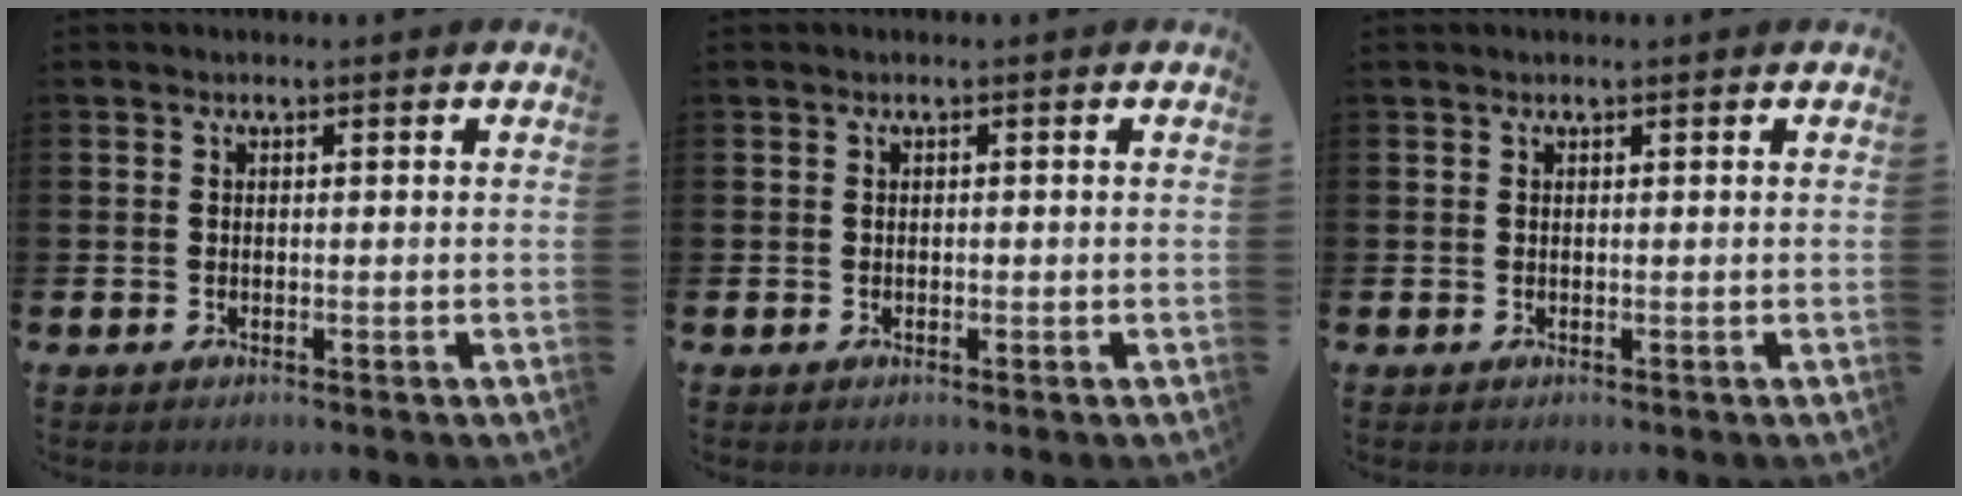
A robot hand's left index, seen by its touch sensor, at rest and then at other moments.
{"total": 0.0}
{"total": 0.0}